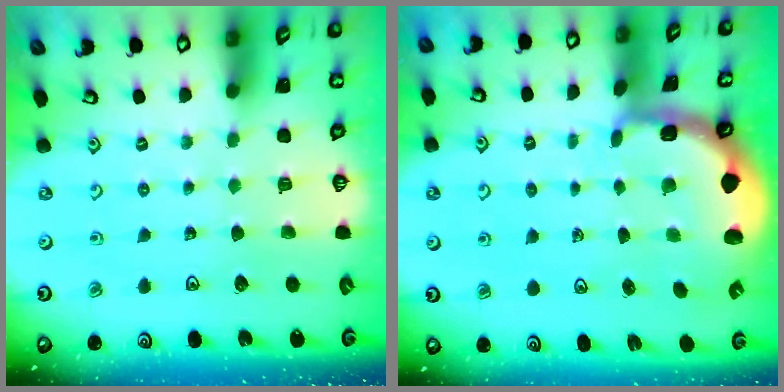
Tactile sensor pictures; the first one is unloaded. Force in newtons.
{"total": 2.3, "press": 2.2, "slide": 0.7}